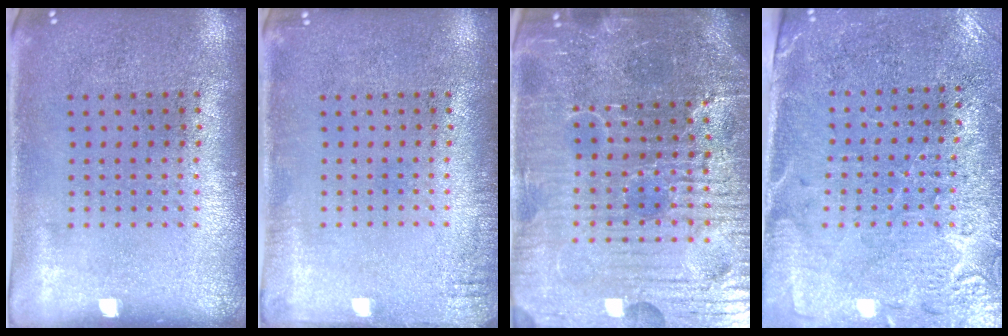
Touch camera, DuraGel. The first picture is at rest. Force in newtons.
{"total": 1.4, "press": 1.4, "slide": 0.1}
{"total": 6.5, "press": 5.9, "slide": 2.7}
{"total": 3.0, "press": 2.9, "slide": 1.0}